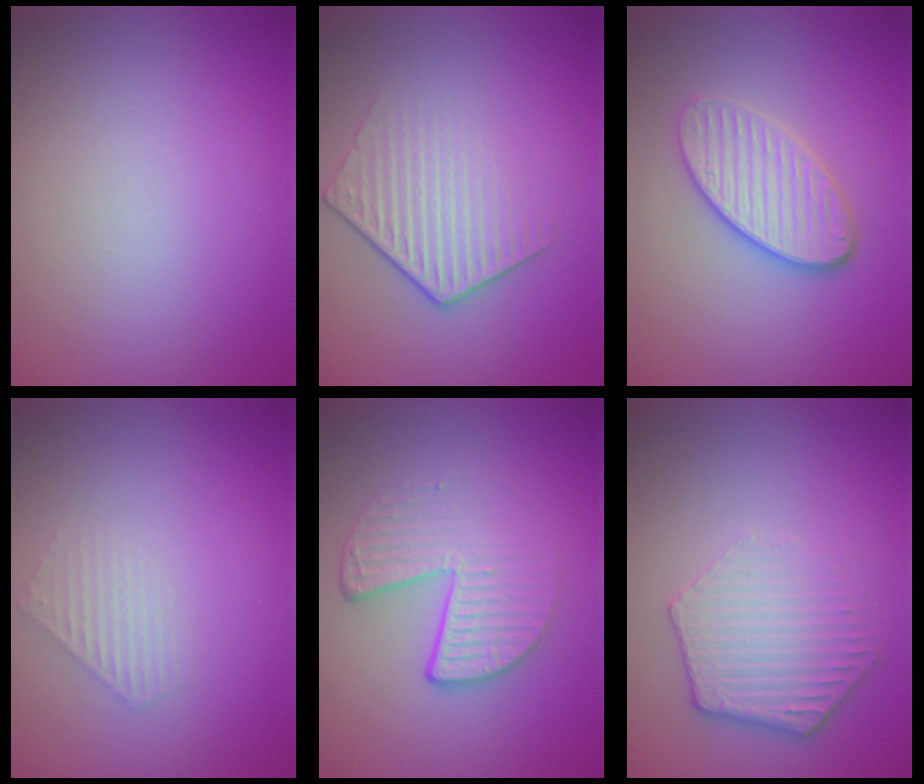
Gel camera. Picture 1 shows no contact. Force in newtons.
{"total": 4.0, "press": 2.8, "slide": 2.9}
{"total": 4.0, "press": 3.3, "slide": 2.4}
{"total": 1.5, "press": 1.5, "slide": 0.3}
{"total": 4.7, "press": 3.0, "slide": 3.6}
{"total": 4.1, "press": 3.1, "slide": 2.6}